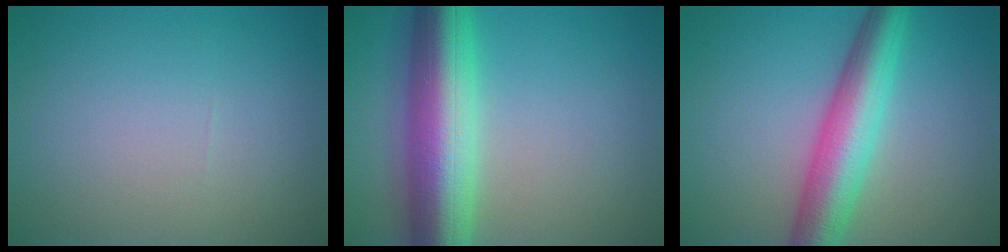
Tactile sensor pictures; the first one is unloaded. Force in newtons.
{"total": 10.5, "press": 10.5, "slide": 0.2}
{"total": 7.0, "press": 7.0, "slide": 0.1}